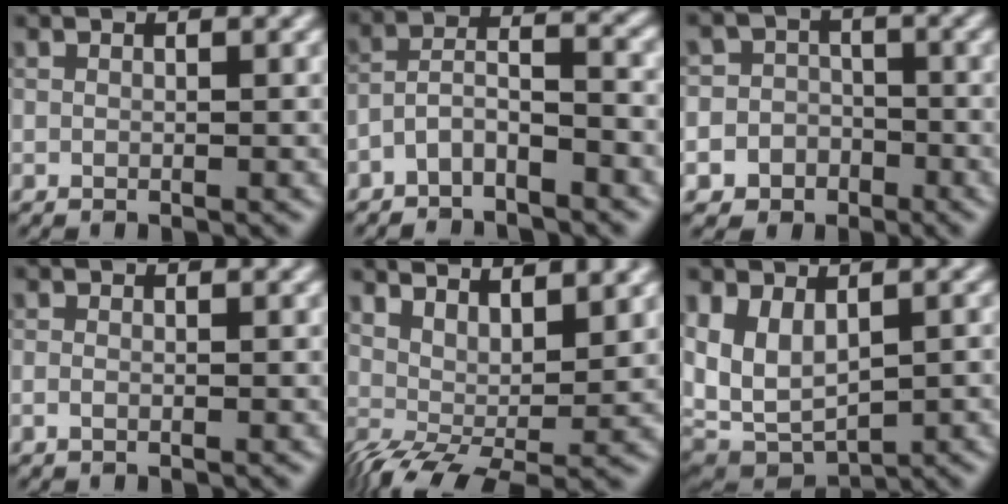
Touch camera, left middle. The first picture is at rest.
{"total": 3.6, "force": [-2.3, 1.3, 2.5], "torque": [-0.048, 0.011, -0.051]}
{"total": 6.9, "force": [-3.3, 6.1, 0.5], "torque": [0.006, -0.003, -0.070]}
{"total": 0.7, "force": [-0.3, 0.3, 0.5], "torque": [-0.012, -0.002, -0.007]}
{"total": 5.9, "force": [2.3, 2.2, 5.0], "torque": [-0.081, 0.000, 0.042]}
{"total": 7.2, "force": [0.1, 4.6, 5.6], "torque": [-0.123, -0.019, 0.009]}